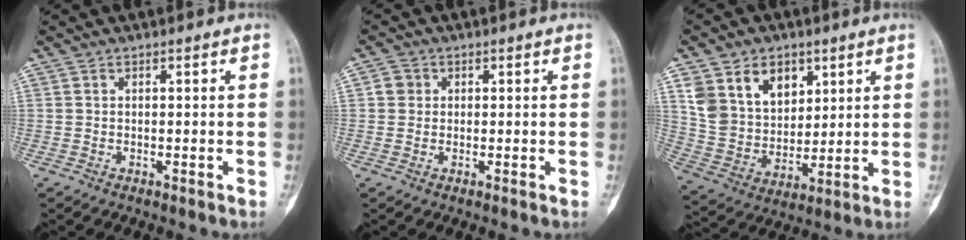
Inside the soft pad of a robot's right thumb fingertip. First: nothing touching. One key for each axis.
{"total": 2.3, "fx": 0.6, "fy": 2.2, "fz": 0.7, "tx": 0.003, "ty": 0.000, "tz": 0.006}
{"total": 14.6, "fx": 6.8, "fy": 10.3, "fz": 7.7, "tx": -0.102, "ty": -0.028, "tz": 0.144}